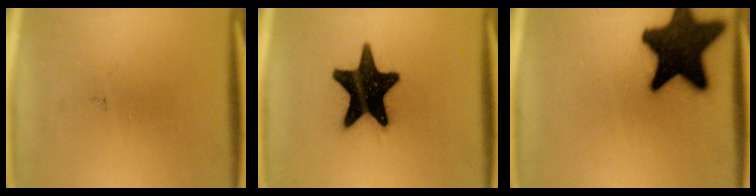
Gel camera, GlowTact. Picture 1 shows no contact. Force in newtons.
{"total": 19.5}
{"total": 19.7}